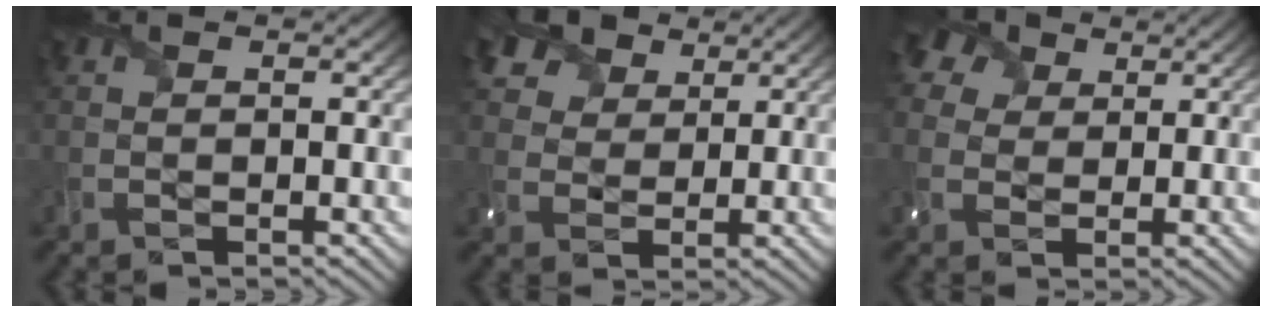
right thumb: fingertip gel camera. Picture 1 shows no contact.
{"total": 9.5, "force": [6.1, 6.1, 3.9], "torque": [-0.138, 0.007, 0.108]}
{"total": 6.7, "force": [3.2, 4.9, 3.3], "torque": [-0.099, 0.018, 0.055]}